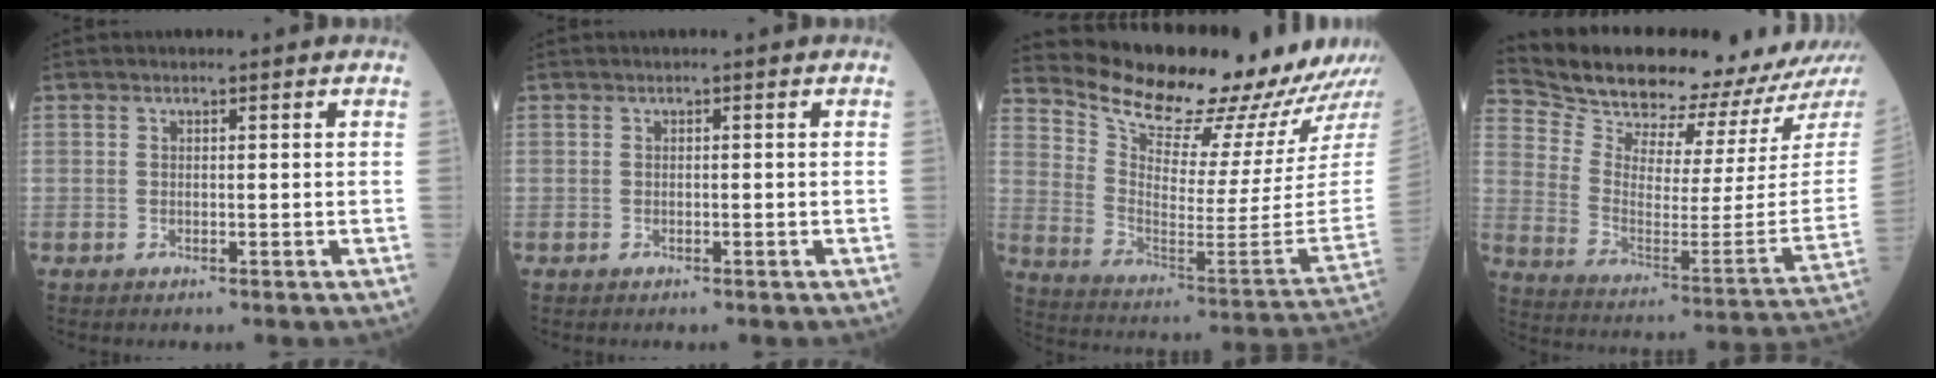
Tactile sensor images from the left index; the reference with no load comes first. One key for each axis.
{"total": 0.0}
{"total": 22.7, "fx": 21.0, "fy": 2.4, "fz": 8.0, "tx": -0.149, "ty": -0.097, "tz": 0.303}
{"total": 21.2, "fx": 20.0, "fy": 1.9, "fz": 6.8, "tx": -0.132, "ty": -0.084, "tz": 0.294}